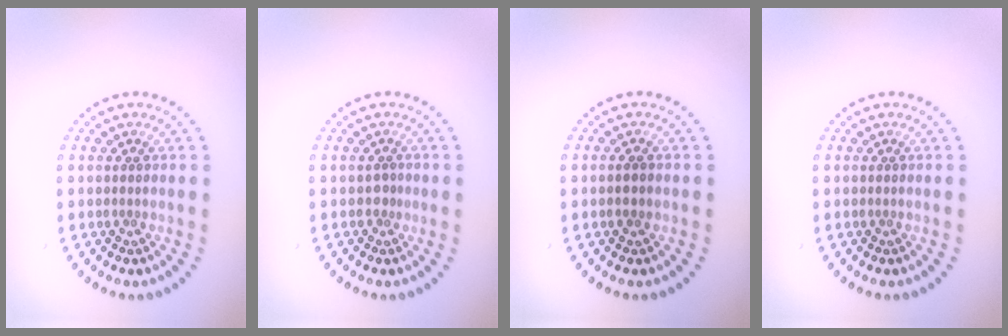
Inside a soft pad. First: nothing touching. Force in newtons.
{"total": 0.9, "press": 0.6, "slide": 0.6}
{"total": 1.1, "press": 1.1, "slide": 0.2}
{"total": 0.0}